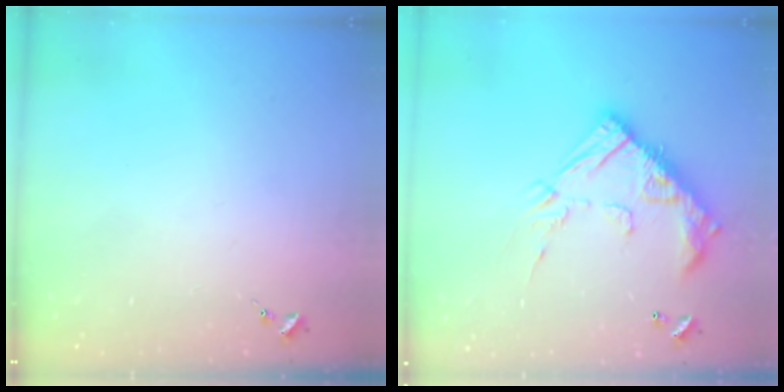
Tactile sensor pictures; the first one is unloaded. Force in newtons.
{"total": 20.8, "press": 20.8, "slide": 0.6}